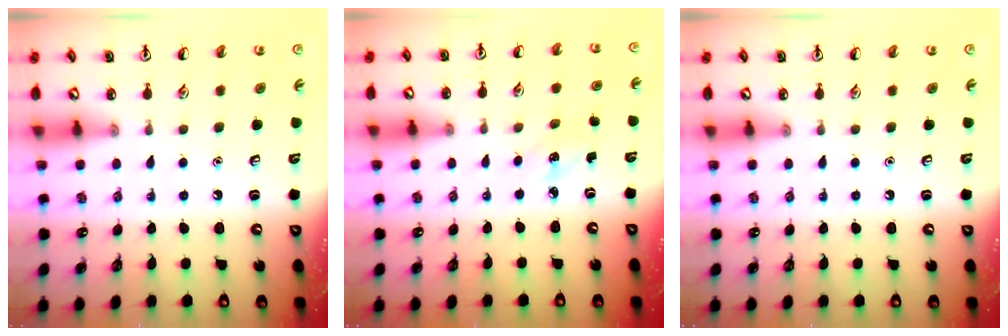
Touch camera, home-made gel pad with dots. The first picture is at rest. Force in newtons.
{"total": 2.5, "press": 2.4, "slide": 0.9}
{"total": 0.0}